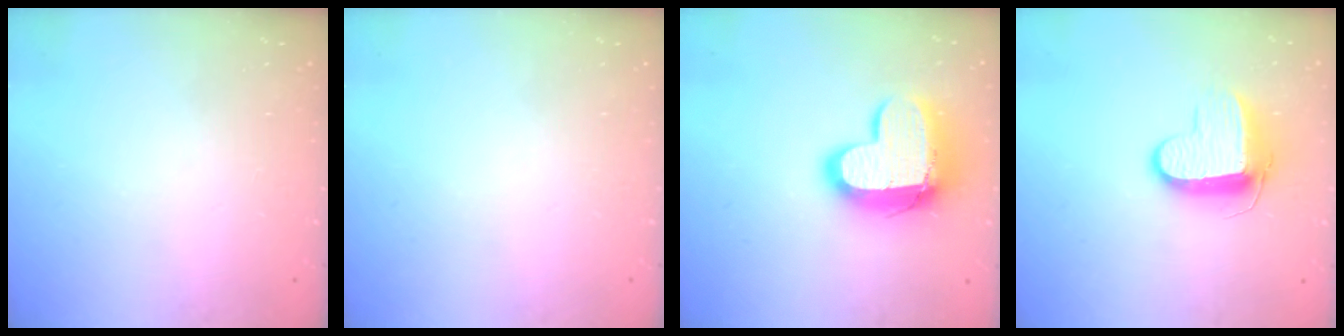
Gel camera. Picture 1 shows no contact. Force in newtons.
{"total": 0.0}
{"total": 15.4, "press": 15.4, "slide": 1.1}
{"total": 9.6, "press": 9.6, "slide": 0.8}